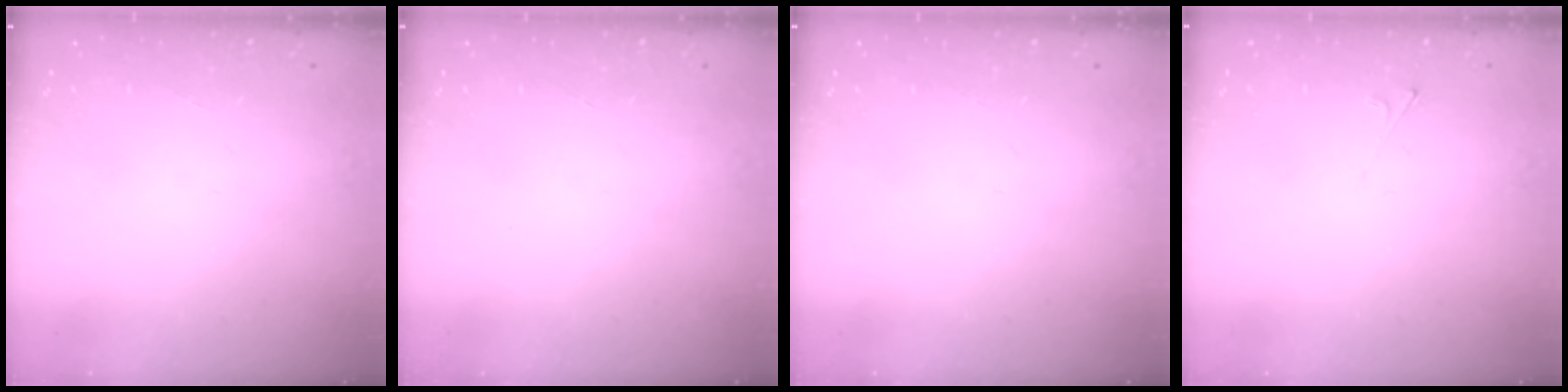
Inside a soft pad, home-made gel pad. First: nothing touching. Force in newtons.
{"total": 0.0}
{"total": 0.0}
{"total": 2.0, "press": 1.9, "slide": 0.4}